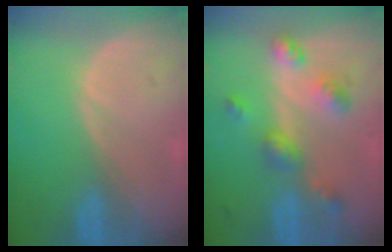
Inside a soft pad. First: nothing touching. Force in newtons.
{"total": 6.5, "press": 5.7, "slide": 3.1}